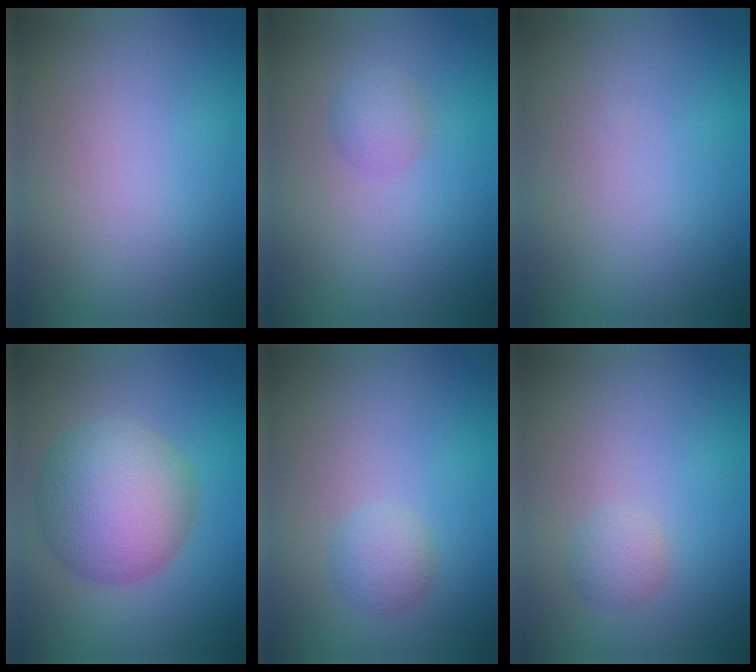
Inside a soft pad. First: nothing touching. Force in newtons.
{"total": 1.6, "press": 1.6, "slide": 0.0}
{"total": 0.0}
{"total": 8.9, "press": 8.9, "slide": 0.3}
{"total": 1.8, "press": 1.8, "slide": 0.1}
{"total": 1.4, "press": 1.4, "slide": 0.1}